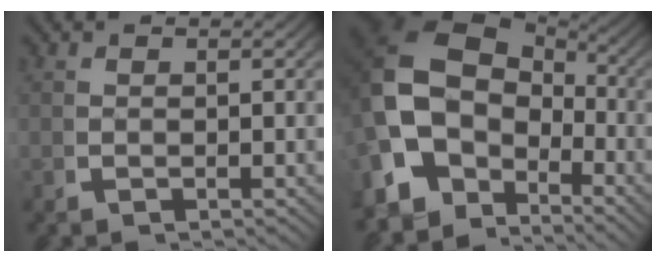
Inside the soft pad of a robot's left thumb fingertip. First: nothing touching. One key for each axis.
{"total": 14.9, "fx": -0.1, "fy": 10.7, "fz": 10.4, "tx": -0.227, "ty": -0.031, "tz": 0.001}